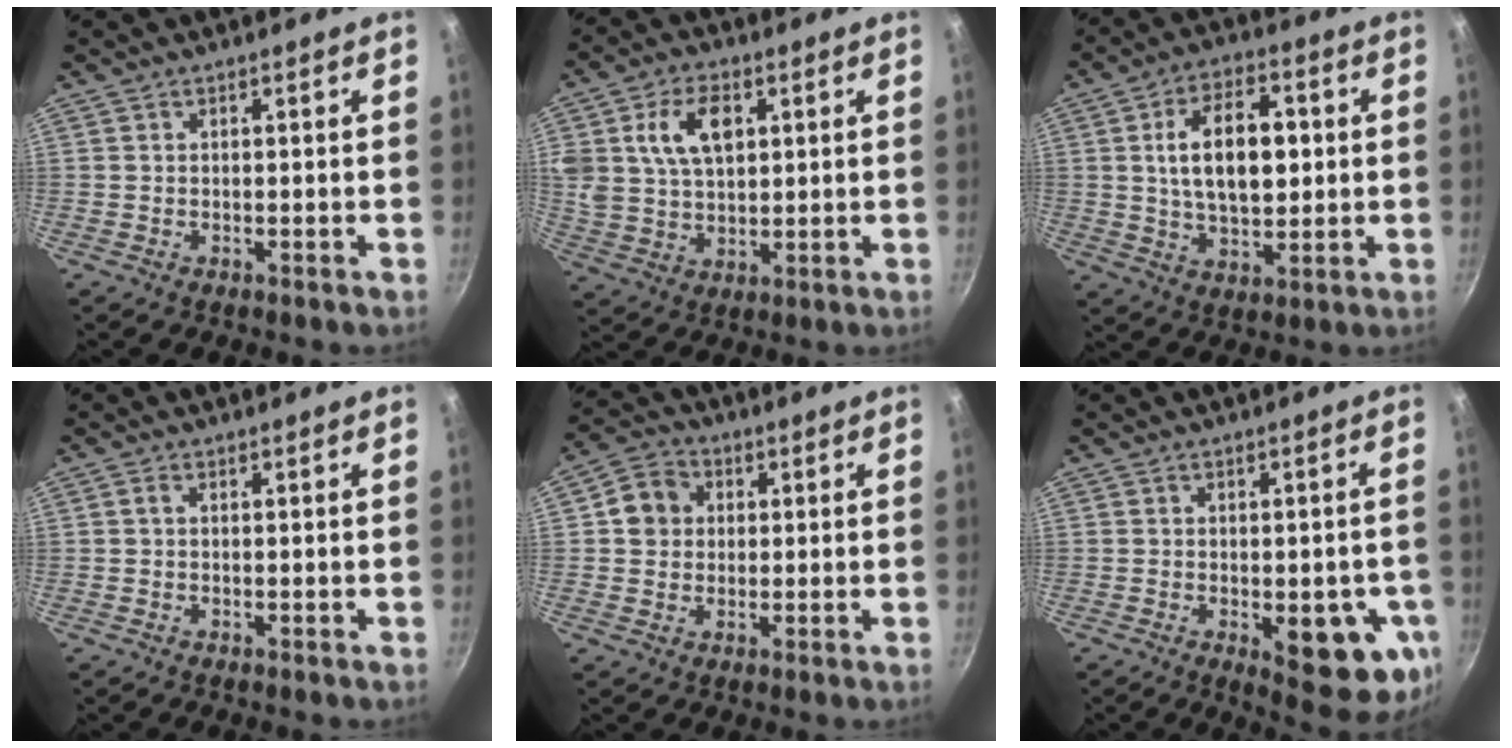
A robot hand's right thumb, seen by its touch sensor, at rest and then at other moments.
{"total": 11.9, "force": [3.8, 7.4, 8.5], "torque": [-0.146, -0.003, 0.076]}
{"total": 14.2, "force": [2.0, 7.9, 11.6], "torque": [-0.172, 0.003, 0.034]}
{"total": 0.6, "force": [0.1, 0.4, 0.4], "torque": [-0.007, 0.001, -0.002]}
{"total": 6.9, "force": [1.1, 6.1, 3.1], "torque": [-0.040, 0.011, 0.009]}
{"total": 13.1, "force": [-4.3, 5.2, 11.2], "torque": [-0.120, 0.002, -0.038]}